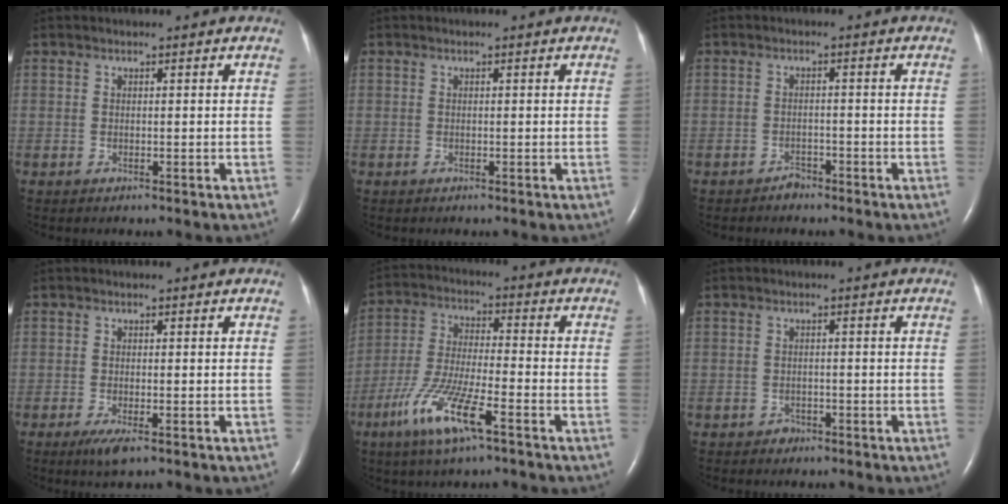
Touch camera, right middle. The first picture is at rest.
{"total": 0.0}
{"total": 1.5, "force": [-1.4, 0.7, 0.1], "torque": [-0.005, 0.001, -0.024]}
{"total": 2.6, "force": [-1.5, 0.5, 2.2], "torque": [-0.046, -0.008, -0.027]}
{"total": 11.1, "force": [-6.0, 1.4, 9.2], "torque": [-0.196, -0.017, -0.115]}
{"total": 1.2, "force": [-0.8, 0.8, 0.0], "torque": [0.000, 0.003, -0.016]}